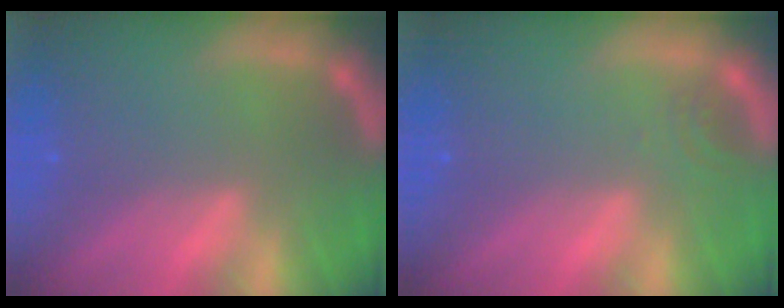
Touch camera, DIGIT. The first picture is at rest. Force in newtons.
{"total": 1.0}